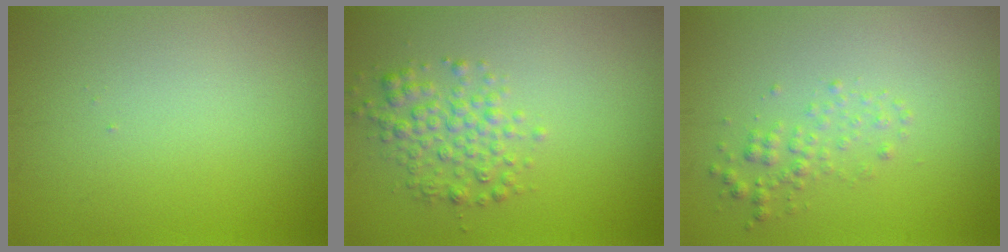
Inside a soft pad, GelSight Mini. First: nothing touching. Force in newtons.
{"total": 2.9, "press": 2.9, "slide": 0.1}
{"total": 1.7, "press": 1.7, "slide": 0.0}